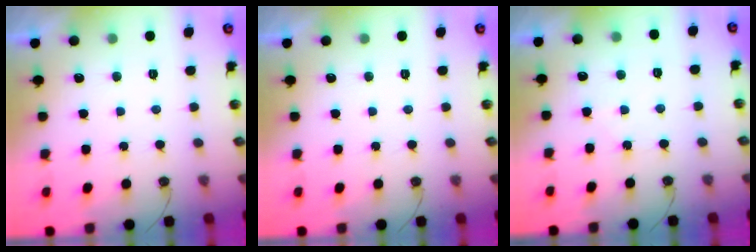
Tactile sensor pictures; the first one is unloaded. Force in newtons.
{"total": 0.0}
{"total": 5.7, "press": 5.7, "slide": 0.6}